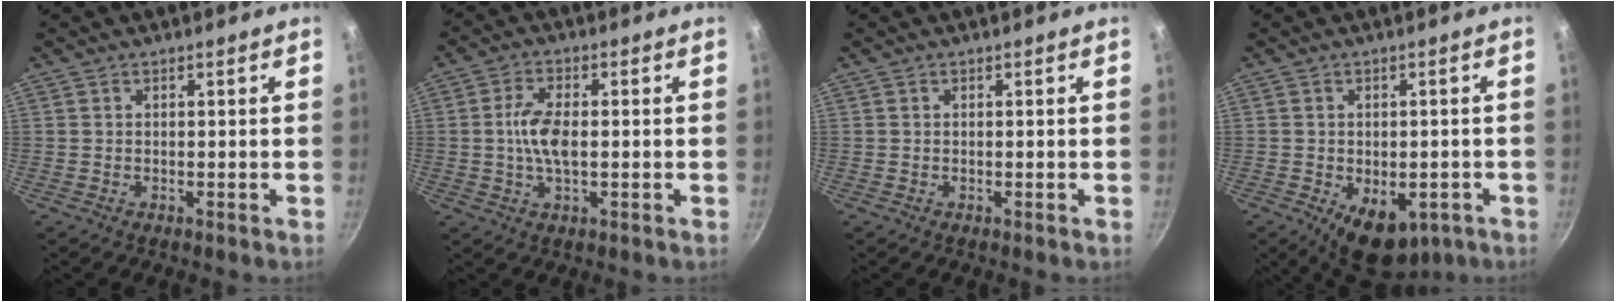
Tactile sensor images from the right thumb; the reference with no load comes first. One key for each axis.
{"total": 6.7, "fx": 0.0, "fy": 3.1, "fz": 5.9, "tx": -0.119, "ty": 0.008, "tz": -0.005}
{"total": 0.0}
{"total": 10.0, "fx": -4.0, "fy": 6.1, "fz": 6.8, "tx": -0.057, "ty": 0.004, "tz": -0.038}